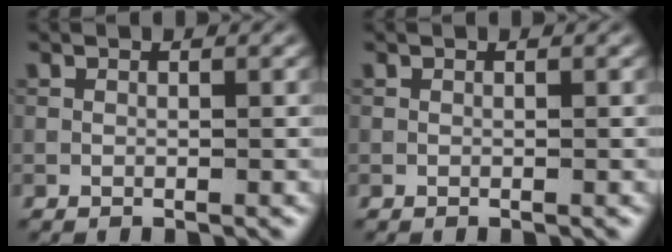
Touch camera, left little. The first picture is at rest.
{"total": 0.0}